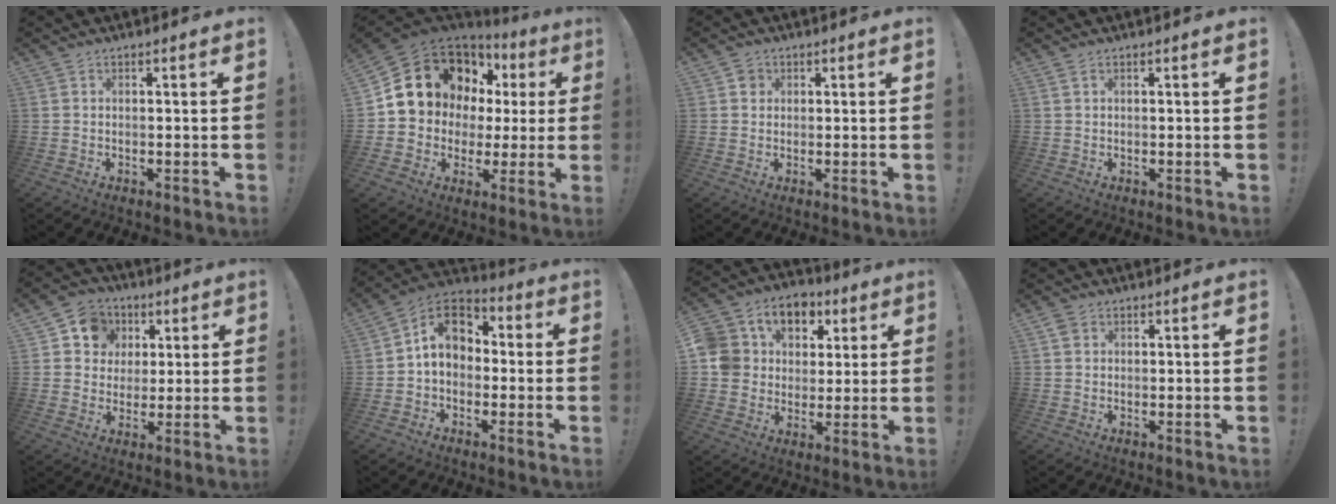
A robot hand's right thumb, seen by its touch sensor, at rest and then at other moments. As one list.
[{"total": 14.2, "force": [6.5, 11.2, 5.9], "torque": [-0.099, -0.040, 0.146]}, {"total": 2.4, "force": [0.6, 2.2, 0.7], "torque": [-0.004, 0.001, 0.011]}, {"total": 0.9, "force": [0.5, 0.3, 0.8], "torque": [-0.020, 0.003, 0.009]}, {"total": 9.7, "force": [2.7, 8.8, 3.0], "torque": [-0.047, -0.002, 0.057]}, {"total": 10.6, "force": [1.1, 8.0, 6.8], "torque": [-0.103, 0.021, 0.028]}, {"total": 12.1, "force": [3.6, 10.7, 4.4], "torque": [-0.076, -0.012, 0.081]}, {"total": 2.3, "force": [1.2, 1.8, 0.8], "torque": [-0.005, -0.003, 0.021]}]